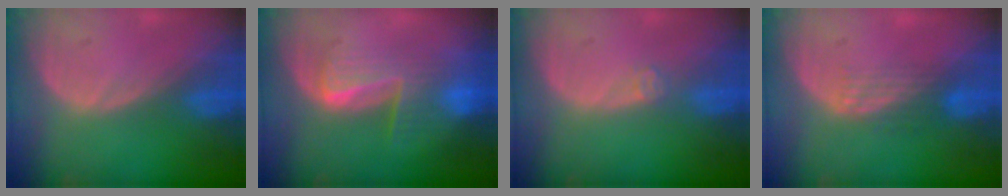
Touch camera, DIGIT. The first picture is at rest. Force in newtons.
{"total": 6.3, "press": 6.2, "slide": 1.5}
{"total": 1.5, "press": 1.2, "slide": 0.9}
{"total": 3.3, "press": 2.8, "slide": 1.8}